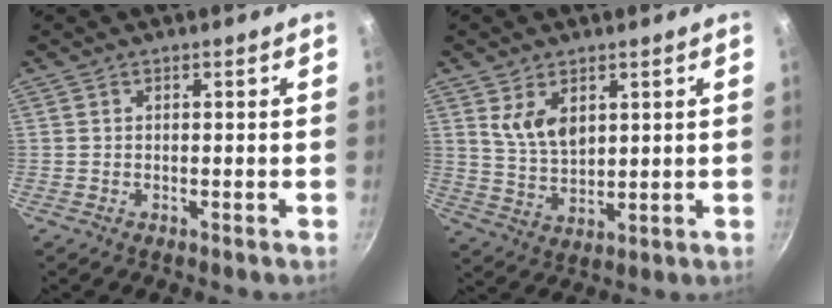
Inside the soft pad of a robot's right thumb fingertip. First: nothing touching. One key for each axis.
{"total": 6.9, "fx": 2.9, "fy": 4.1, "fz": 4.8, "tx": -0.072, "ty": -0.020, "tz": 0.066}